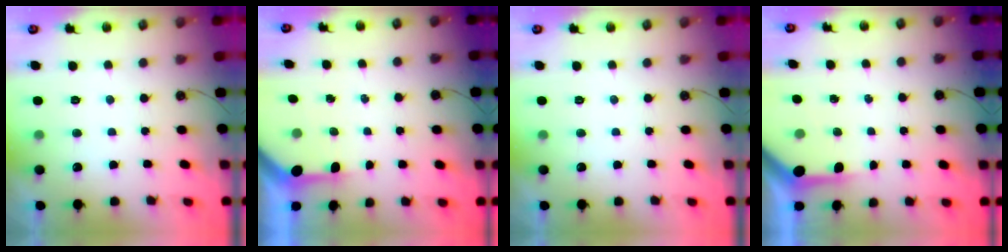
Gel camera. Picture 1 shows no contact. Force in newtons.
{"total": 3.5, "press": 3.5, "slide": 0.4}
{"total": 0.0}
{"total": 4.4, "press": 4.3, "slide": 0.4}